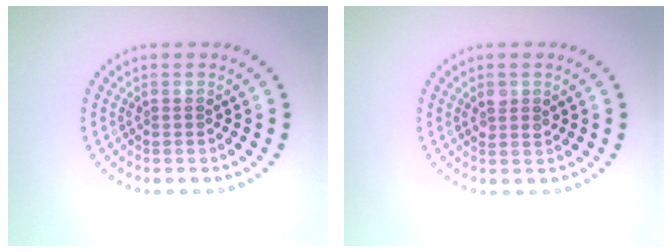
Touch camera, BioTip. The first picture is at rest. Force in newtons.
{"total": 1.3, "press": 1.2, "slide": 0.4}